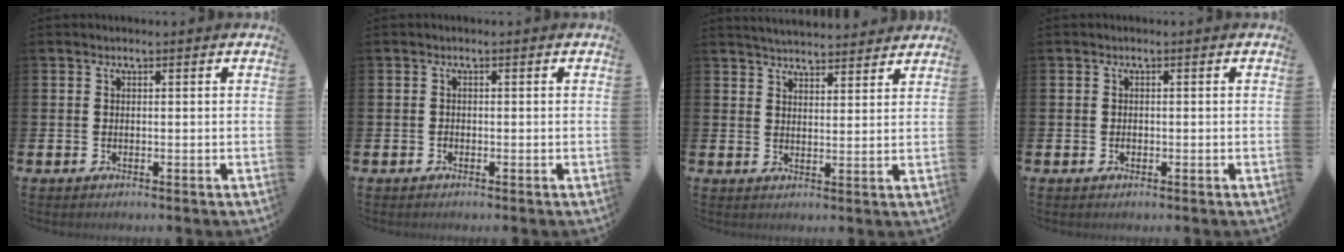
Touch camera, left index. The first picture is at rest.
{"total": 0.6, "force": [-0.5, 0.3, 0.1], "torque": [-0.010, 0.005, -0.009]}
{"total": 4.3, "force": [4.3, 0.3, 0.1], "torque": [-0.012, -0.025, 0.078]}
{"total": 0.7, "force": [-0.3, 0.5, 0.4], "torque": [-0.007, 0.004, -0.007]}